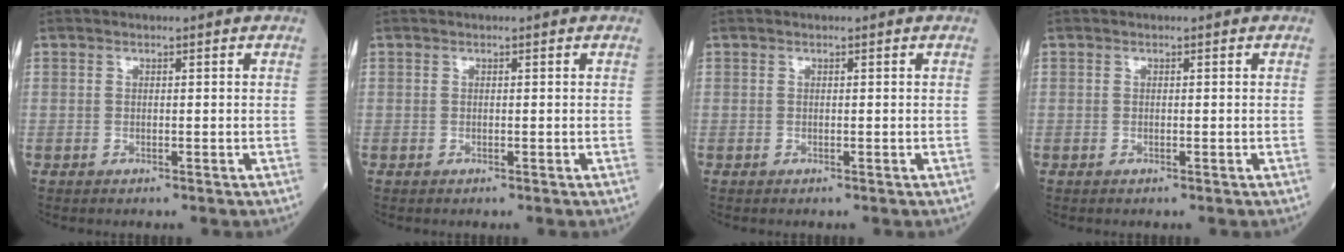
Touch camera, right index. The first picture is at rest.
{"total": 0.0}
{"total": 0.0}
{"total": 0.0}